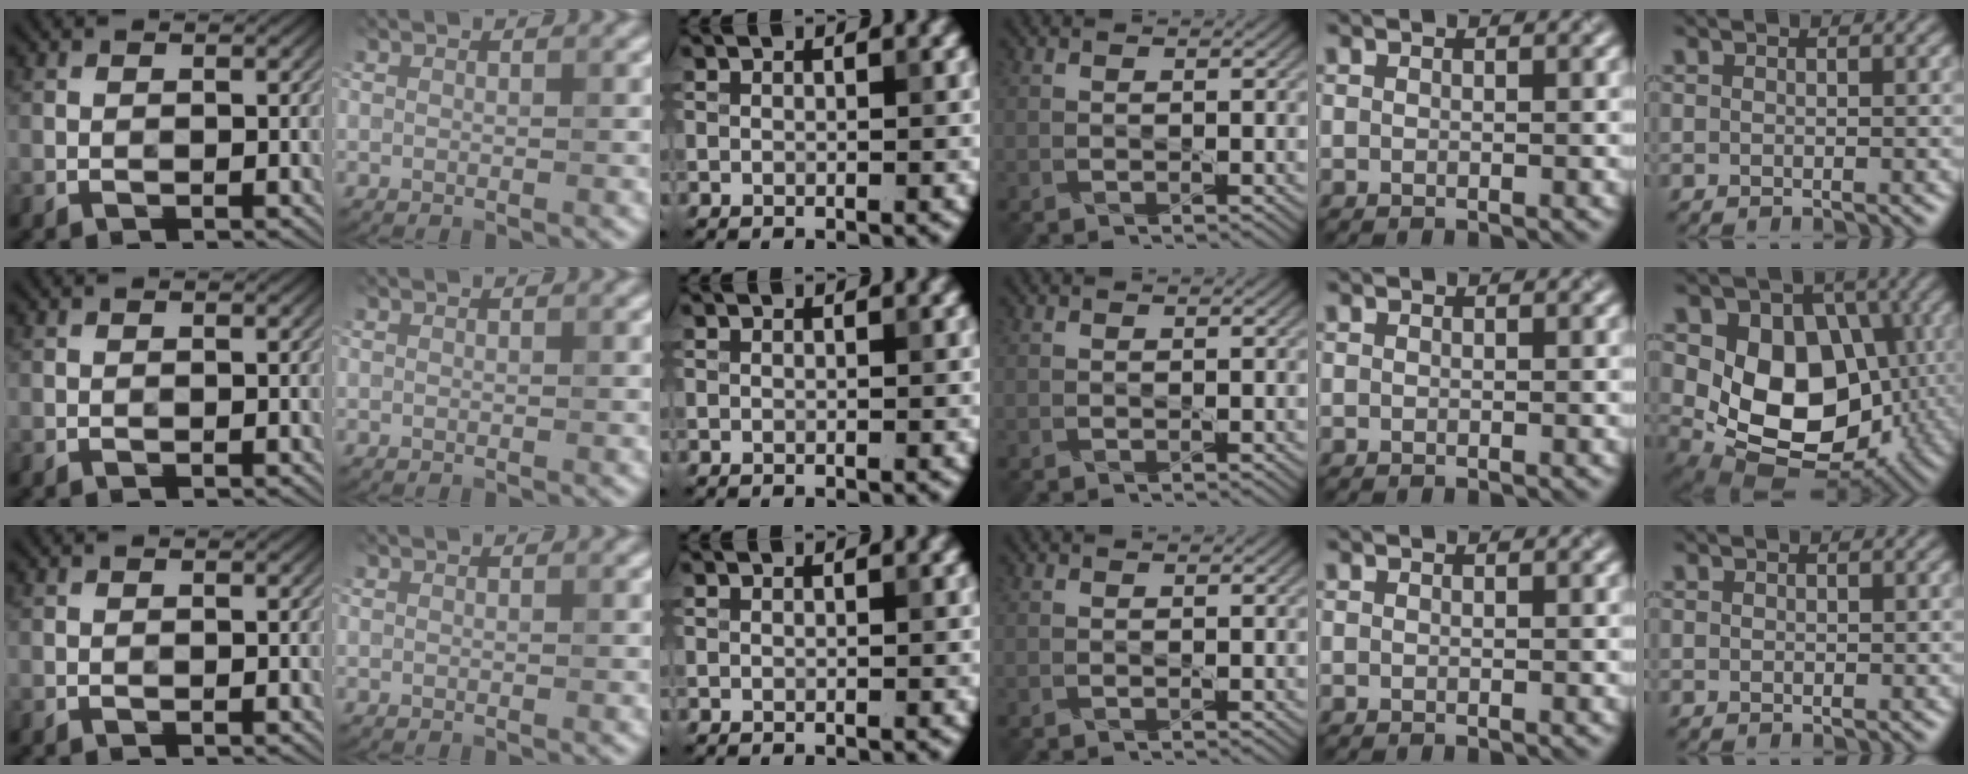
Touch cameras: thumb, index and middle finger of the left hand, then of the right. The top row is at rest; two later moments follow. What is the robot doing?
{"motion": "pour", "object": "pitcher"}